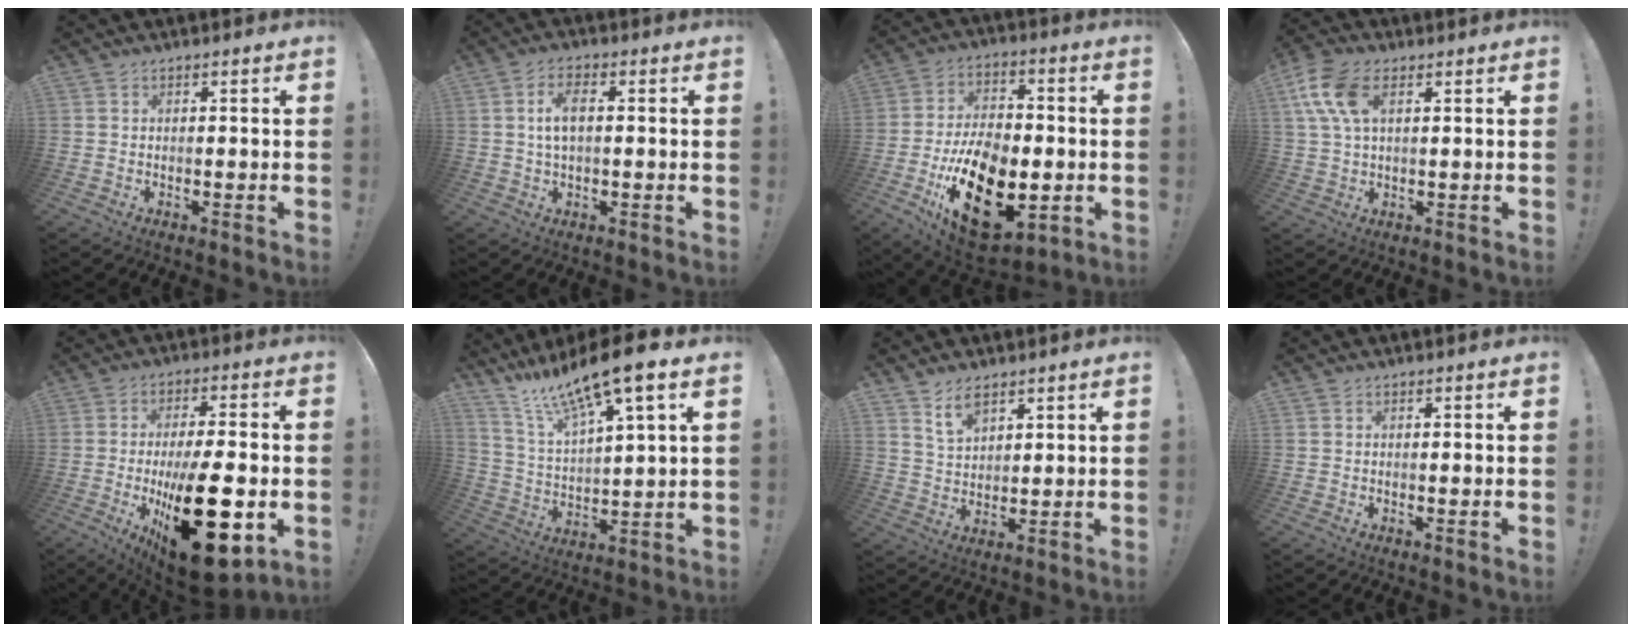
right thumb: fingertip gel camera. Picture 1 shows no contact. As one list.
[{"total": 6.5, "force": [0.8, 3.2, 5.6], "torque": [-0.092, 0.002, 0.011]}, {"total": 24.9, "force": [-7.6, 15.0, 18.3], "torque": [-0.308, 0.045, -0.108]}, {"total": 11.3, "force": [4.1, 6.5, 8.3], "torque": [-0.169, -0.002, 0.080]}, {"total": 25.4, "force": [-5.4, 9.8, 22.8], "torque": [-0.360, 0.018, -0.070]}, {"total": 15.0, "force": [11.8, 2.5, 8.8], "torque": [-0.170, -0.081, 0.200]}, {"total": 7.7, "force": [5.9, 3.6, 3.4], "torque": [-0.052, -0.031, 0.111]}, {"total": 0.0}]